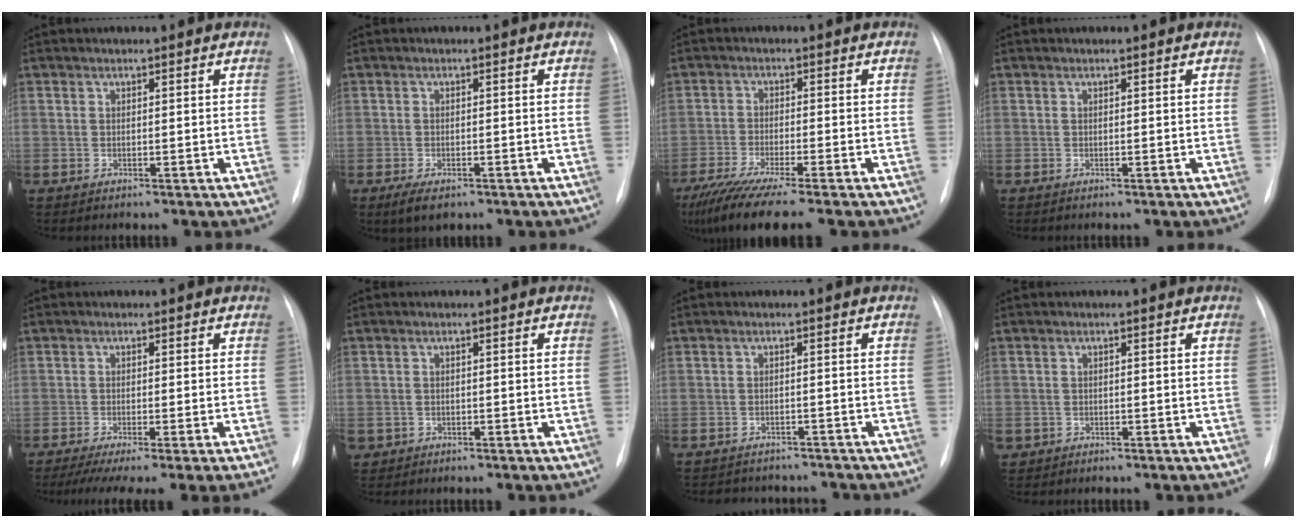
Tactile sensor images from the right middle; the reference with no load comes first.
{"total": 3.5, "force": [-2.1, 1.5, 2.3], "torque": [-0.046, -0.007, -0.027]}
{"total": 12.5, "force": [-10.0, 0.3, 7.5], "torque": [-0.130, -0.036, -0.163]}
{"total": 0.0}
{"total": 10.3, "force": [-8.2, -0.5, 6.3], "torque": [-0.081, -0.028, -0.120]}
{"total": 1.8, "force": [-0.8, 1.6, 0.3], "torque": [-0.009, 0.002, -0.009]}
{"total": 6.8, "force": [-6.3, 2.3, 0.7], "torque": [-0.008, 0.009, -0.073]}
{"total": 1.4, "force": [-0.6, 1.2, 0.3], "torque": [-0.010, 0.003, -0.004]}